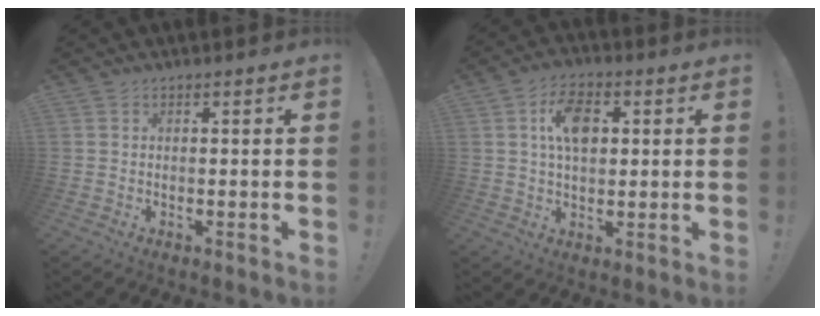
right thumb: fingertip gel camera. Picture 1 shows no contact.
{"total": 10.2, "force": [2.5, 6.4, 7.6], "torque": [-0.108, 0.007, 0.044]}